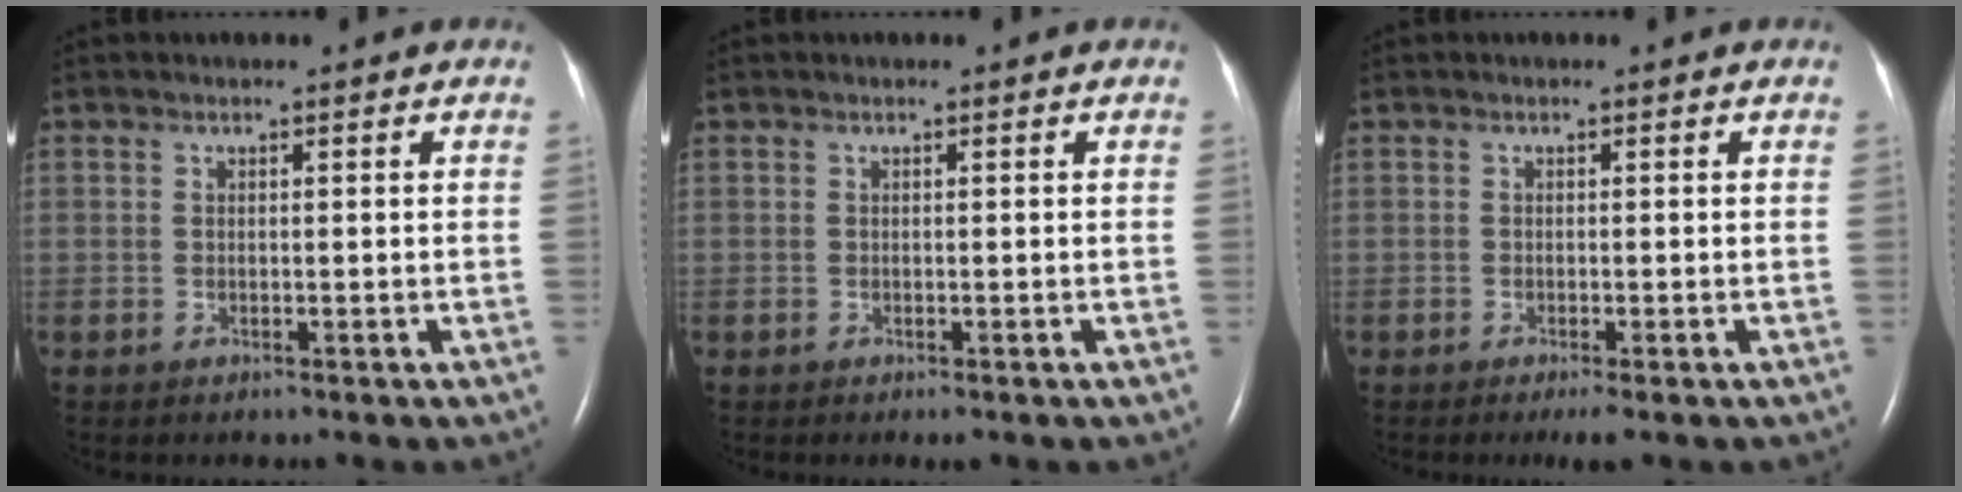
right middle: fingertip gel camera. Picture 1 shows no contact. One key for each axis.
{"total": 0.6, "fx": -0.4, "fy": 0.1, "fz": 0.4, "tx": -0.008, "ty": -0.003, "tz": -0.003}
{"total": 1.7, "fx": -1.1, "fy": 0.1, "fz": 1.4, "tx": -0.021, "ty": -0.006, "tz": -0.016}